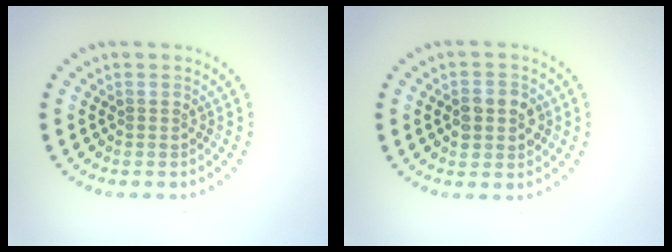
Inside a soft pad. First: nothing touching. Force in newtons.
{"total": 2.7, "press": 2.7, "slide": 0.1}